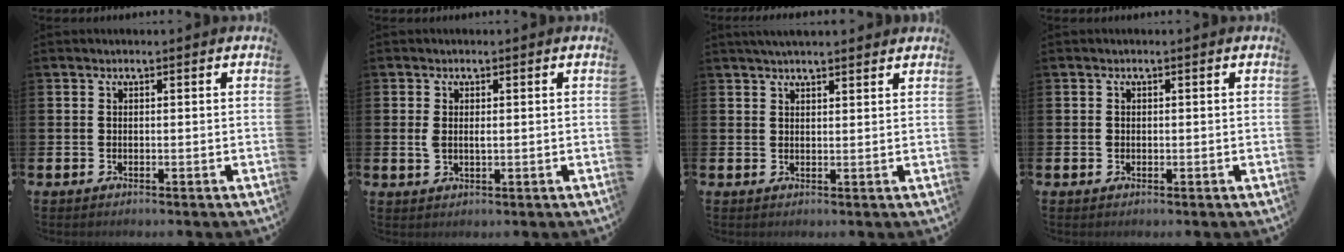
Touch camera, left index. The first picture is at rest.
{"total": 1.4, "force": [0.4, 0.7, 1.2], "torque": [-0.011, 0.000, 0.002]}
{"total": 2.9, "force": [2.7, 0.3, 1.0], "torque": [-0.023, -0.004, 0.050]}
{"total": 0.6, "force": [0.0, 0.6, 0.2], "torque": [-0.001, 0.004, -0.002]}